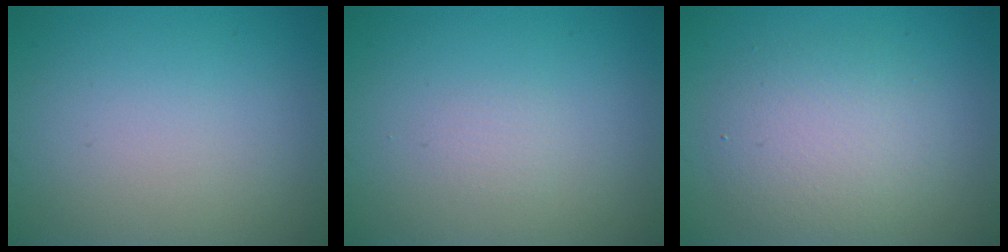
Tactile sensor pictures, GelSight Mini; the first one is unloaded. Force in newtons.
{"total": 0.6, "press": 0.6, "slide": 0.0}
{"total": 2.6, "press": 2.6, "slide": 0.3}